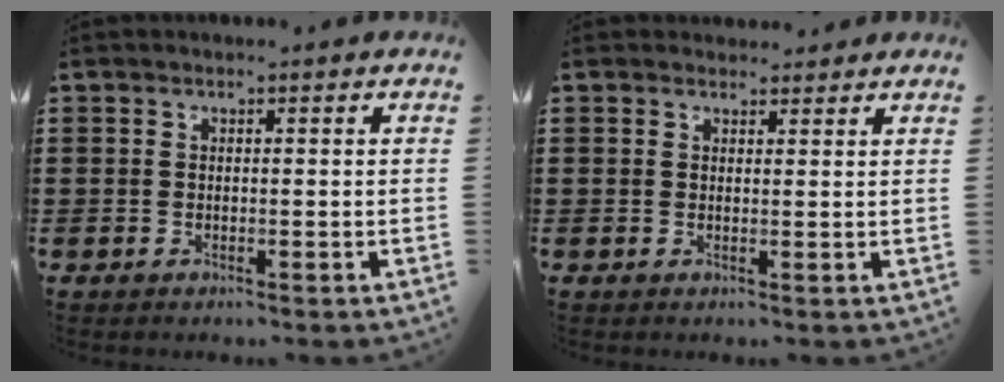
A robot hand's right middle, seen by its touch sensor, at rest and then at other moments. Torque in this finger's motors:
{"motor_torque": [-1.29, -0.42, 0.02, -0.01]}